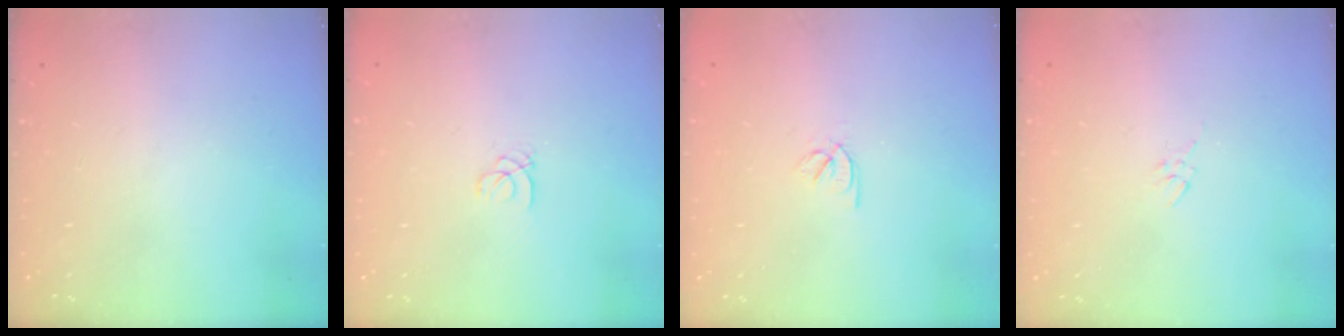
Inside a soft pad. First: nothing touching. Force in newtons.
{"total": 1.0, "press": 1.0, "slide": 0.1}
{"total": 2.5, "press": 2.4, "slide": 0.7}
{"total": 2.7, "press": 2.7, "slide": 0.5}